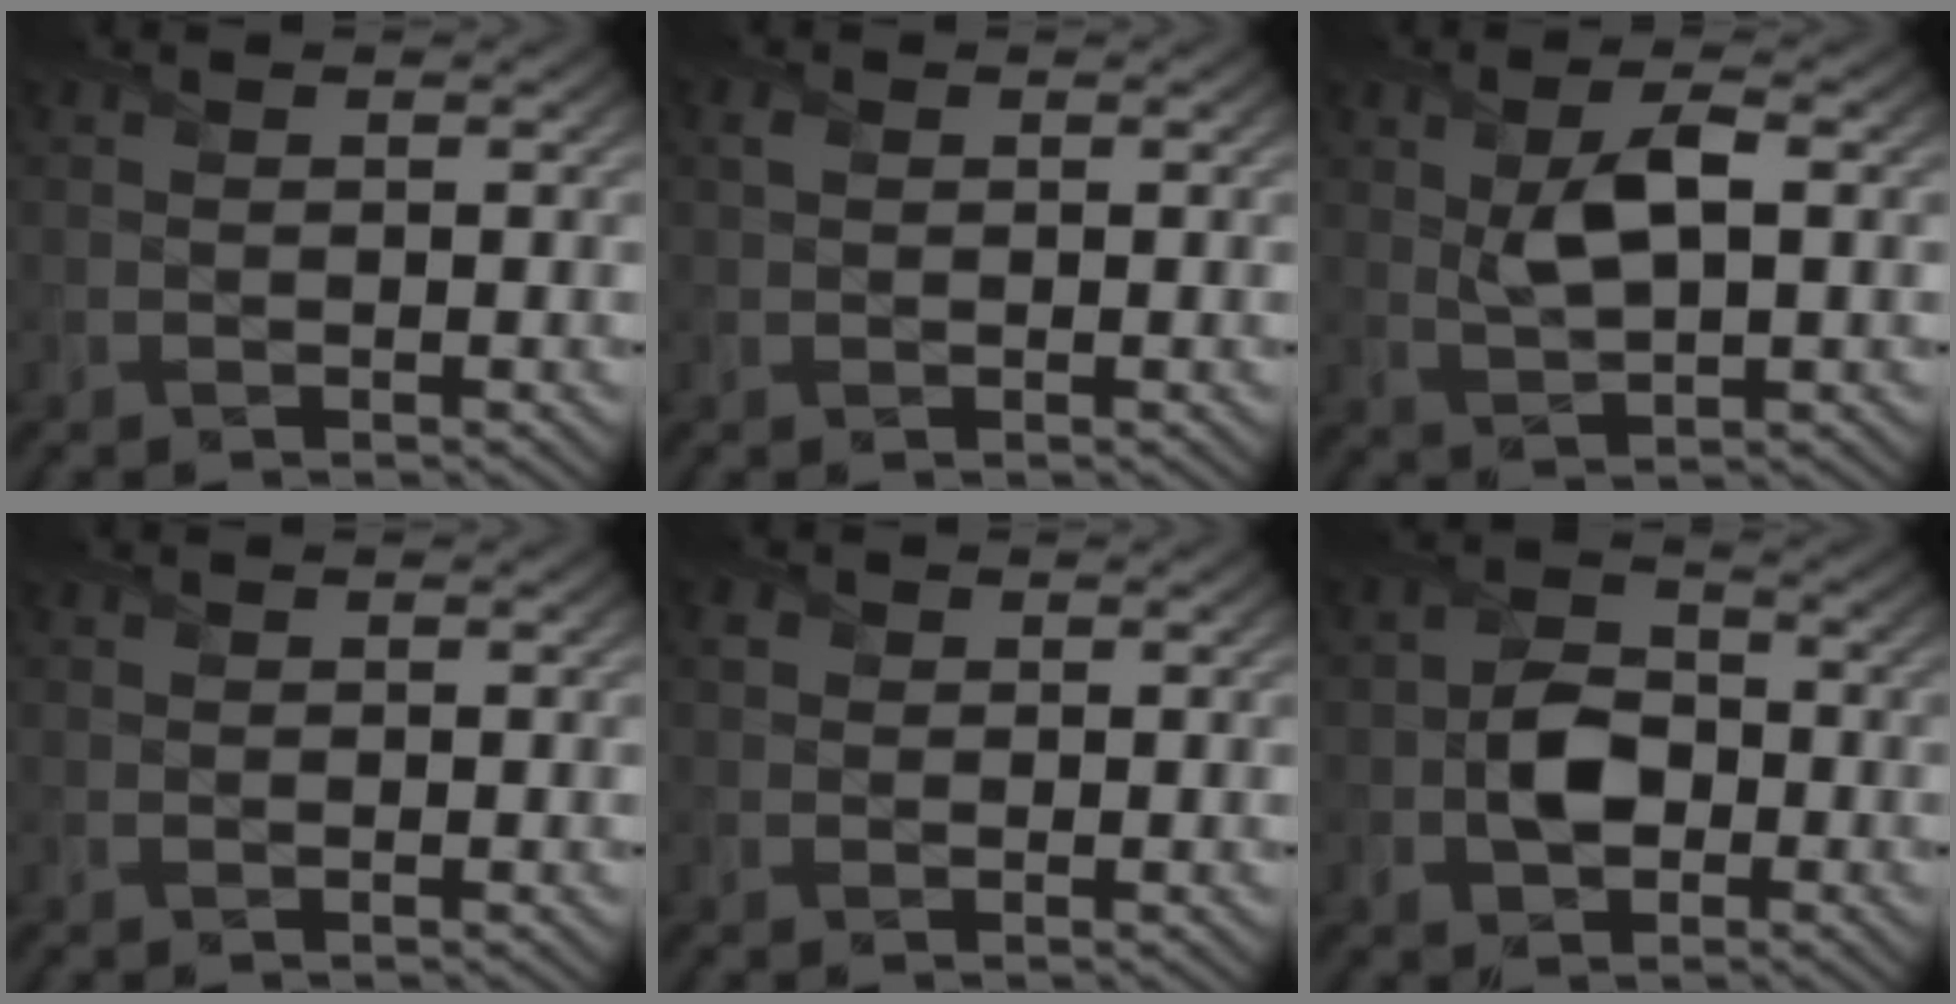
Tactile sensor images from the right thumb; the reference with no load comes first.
{"total": 0.8, "force": [0.4, 0.6, 0.4], "torque": [-0.010, 0.004, 0.007]}
{"total": 5.1, "force": [1.1, 2.1, 4.6], "torque": [-0.094, 0.005, 0.024]}
{"total": 0.0}
{"total": 1.1, "force": [0.4, 1.0, 0.1], "torque": [-0.003, 0.003, 0.005]}
{"total": 5.3, "force": [-1.5, 3.8, 3.3], "torque": [-0.062, -0.002, -0.033]}